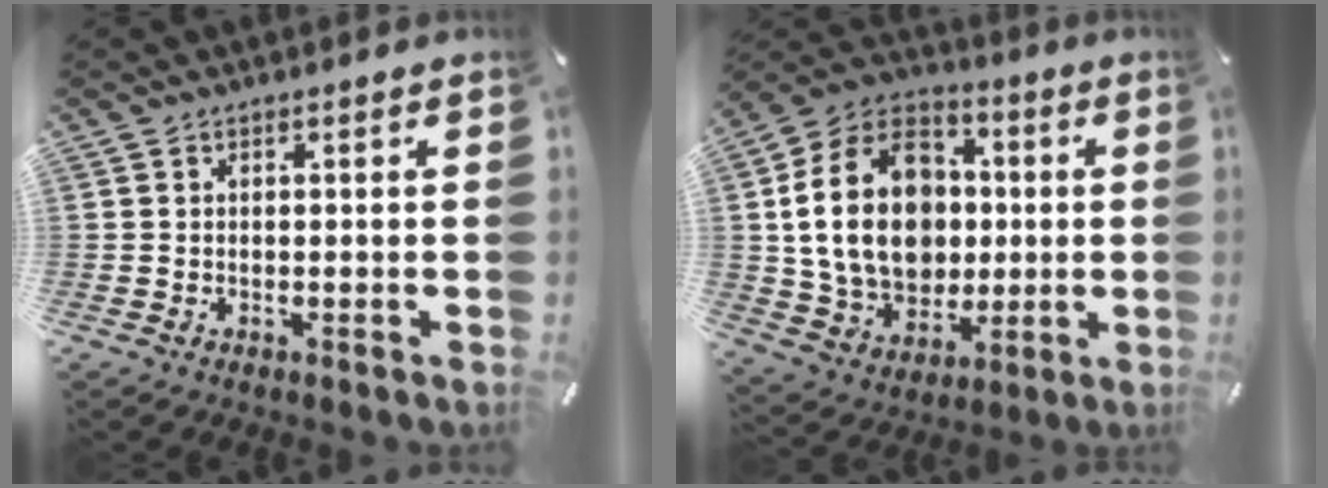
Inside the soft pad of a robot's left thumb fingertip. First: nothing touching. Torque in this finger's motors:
{"motor_torque": [1.22, 1.72, 1.91, -0.85, 0.32]}